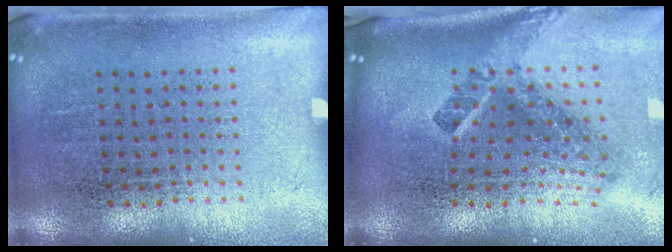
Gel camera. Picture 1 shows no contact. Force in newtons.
{"total": 2.7, "press": 1.6, "slide": 2.1}